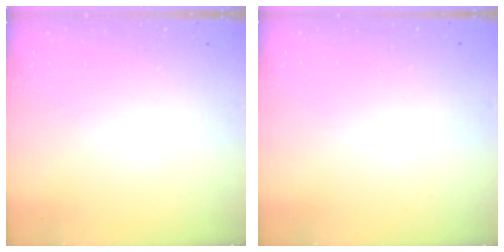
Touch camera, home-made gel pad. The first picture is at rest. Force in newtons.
{"total": 0.8, "press": 0.8, "slide": 0.1}